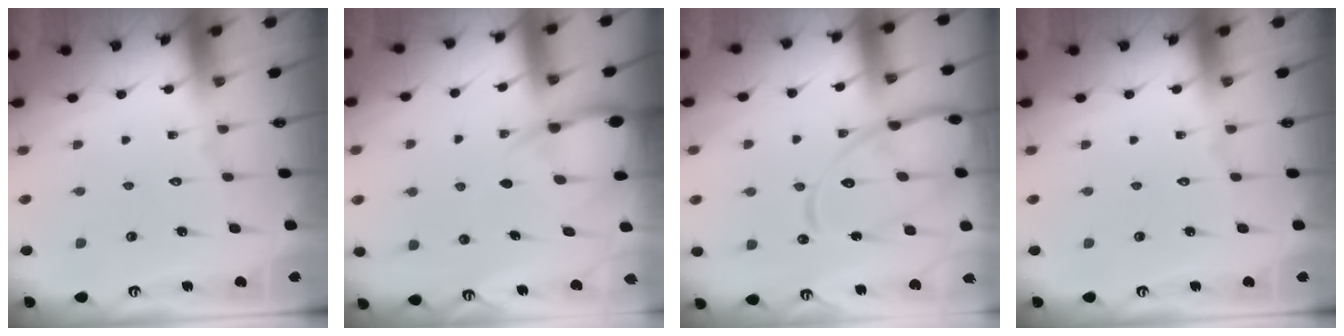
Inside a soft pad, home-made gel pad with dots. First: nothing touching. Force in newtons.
{"total": 6.6, "press": 6.6, "slide": 0.8}
{"total": 16.8, "press": 16.7, "slide": 1.7}
{"total": 0.0}